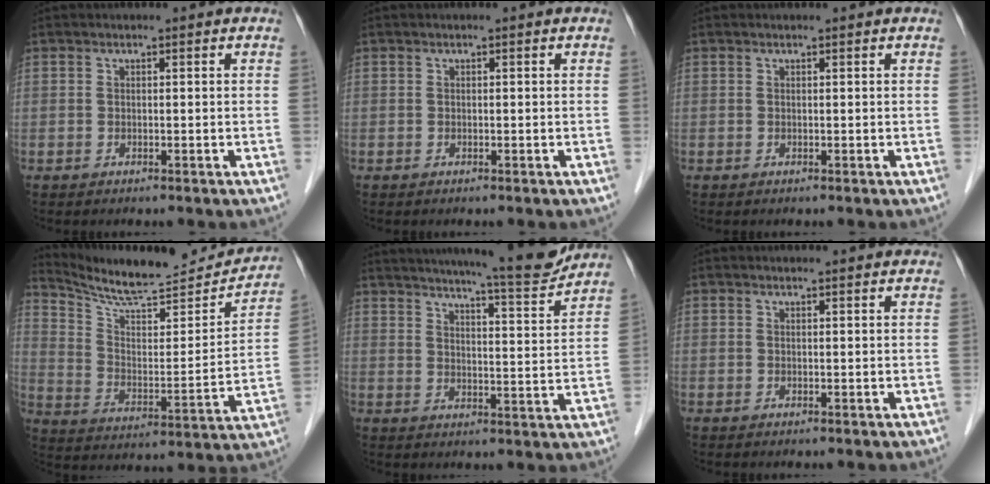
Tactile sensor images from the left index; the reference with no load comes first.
{"total": 0.0}
{"total": 0.0}
{"total": 18.7, "force": [17.9, 1.9, 5.1], "torque": [-0.089, -0.052, 0.266]}
{"total": 15.2, "force": [13.9, -0.1, 6.2], "torque": [-0.095, -0.033, 0.182]}
{"total": 2.3, "force": [2.2, 0.2, 0.4], "torque": [-0.010, 0.005, 0.022]}